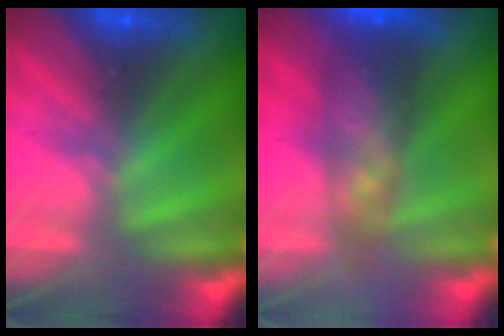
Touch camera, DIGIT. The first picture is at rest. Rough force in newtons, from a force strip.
{"total": 7.6}